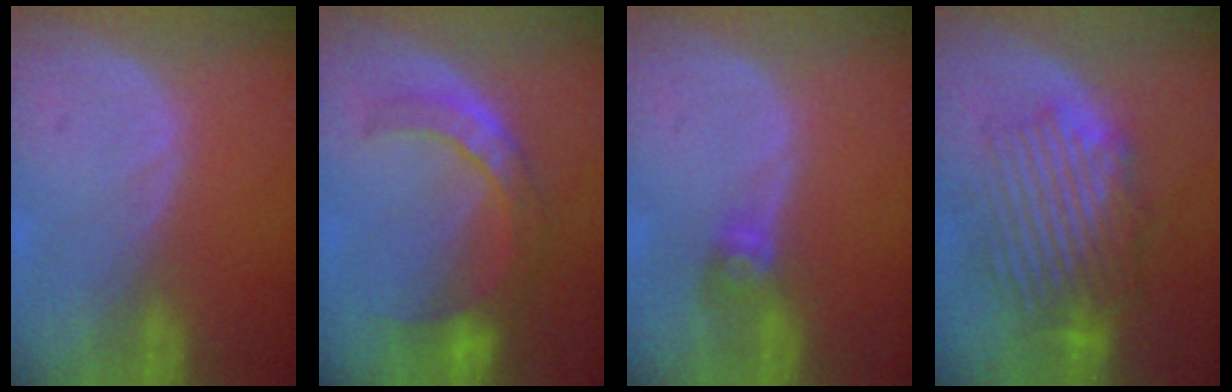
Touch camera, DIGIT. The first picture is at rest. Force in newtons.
{"total": 7.3, "press": 7.1, "slide": 1.6}
{"total": 2.6, "press": 2.5, "slide": 0.6}
{"total": 8.9, "press": 8.6, "slide": 2.3}